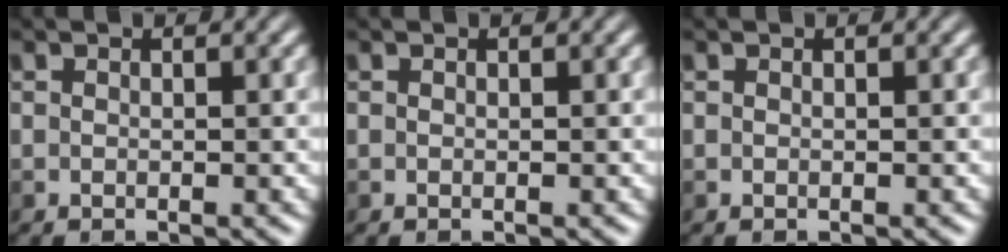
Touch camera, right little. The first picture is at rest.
{"total": 0.0}
{"total": 0.0}